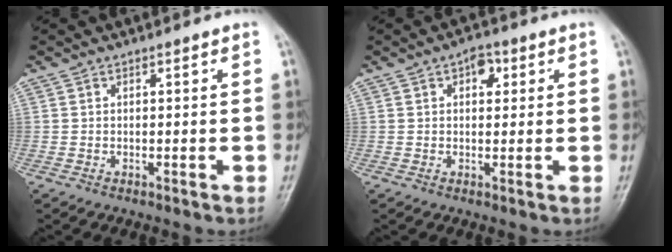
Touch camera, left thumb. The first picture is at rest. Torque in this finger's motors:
{"motor_torque": [0.95, 0.88, 0.63, -0.09, 0.11]}